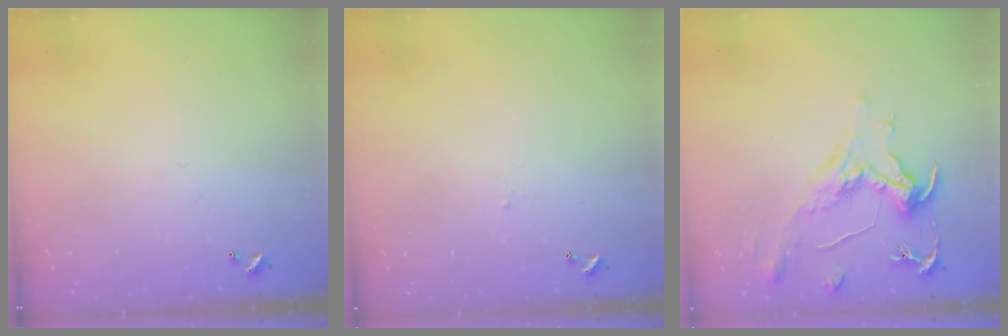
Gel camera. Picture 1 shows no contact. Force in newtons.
{"total": 2.1, "press": 2.1, "slide": 0.2}
{"total": 2.1, "press": 1.6, "slide": 1.4}